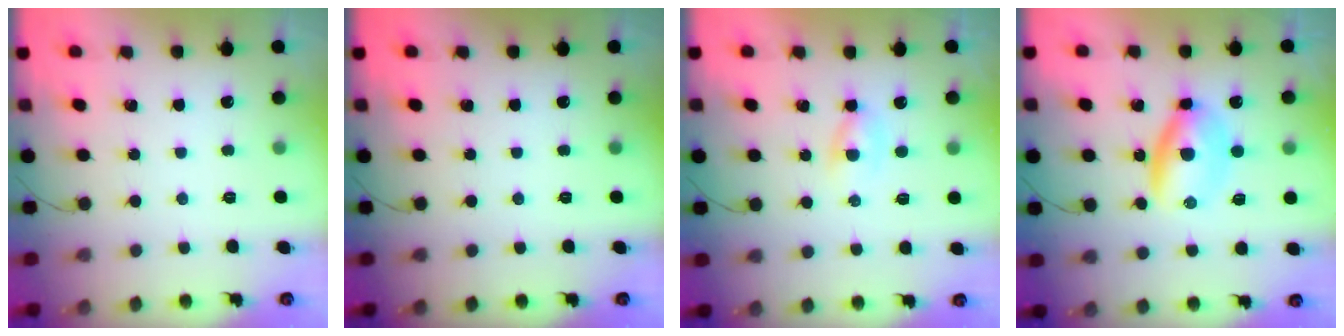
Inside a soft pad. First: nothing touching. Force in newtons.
{"total": 0.0}
{"total": 2.3, "press": 2.1, "slide": 0.9}
{"total": 6.1, "press": 6.0, "slide": 1.2}